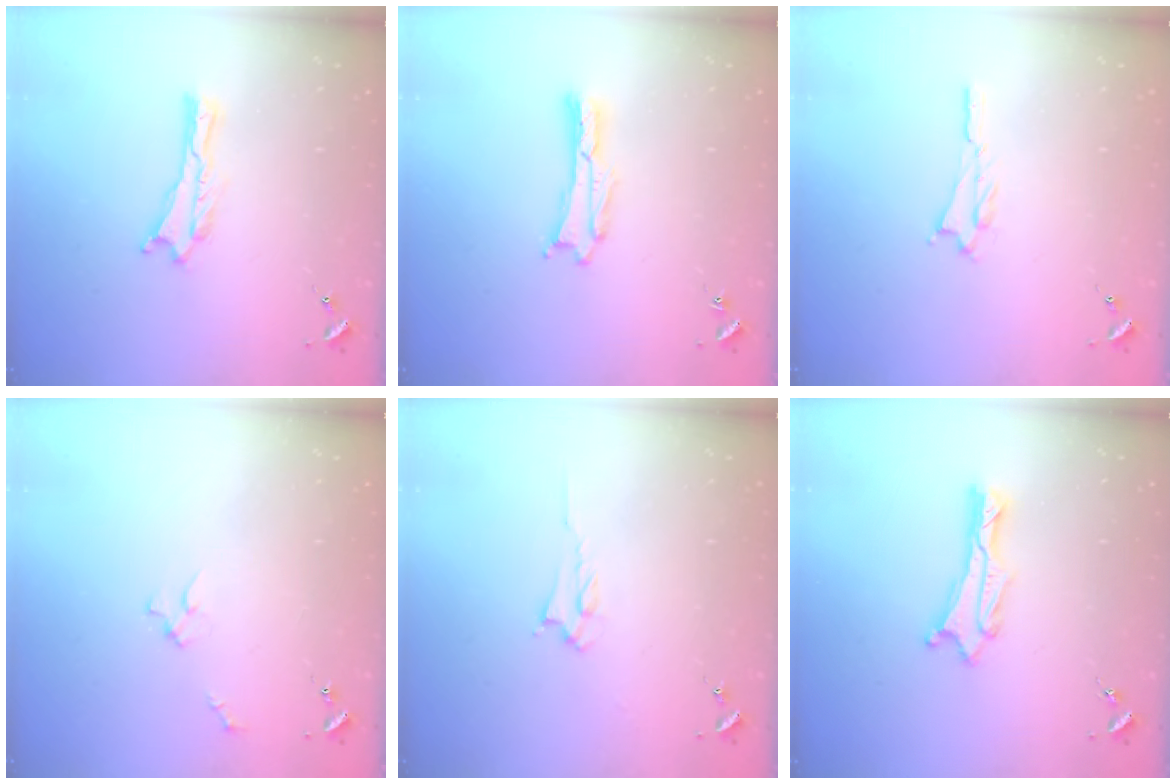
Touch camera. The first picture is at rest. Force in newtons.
{"total": 0.7, "press": 0.7, "slide": 0.1}
{"total": 1.1, "press": 1.1, "slide": 0.2}
{"total": 2.3, "press": 2.2, "slide": 0.3}
{"total": 2.0, "press": 1.9, "slide": 0.3}
{"total": 0.9, "press": 0.8, "slide": 0.1}